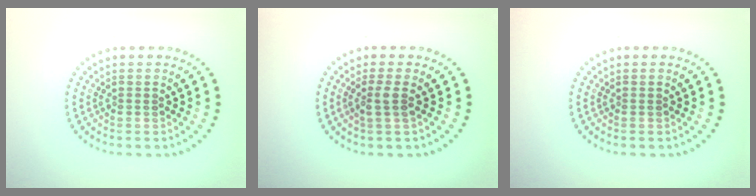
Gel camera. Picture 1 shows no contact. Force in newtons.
{"total": 1.6, "press": 1.4, "slide": 0.8}
{"total": 0.0}